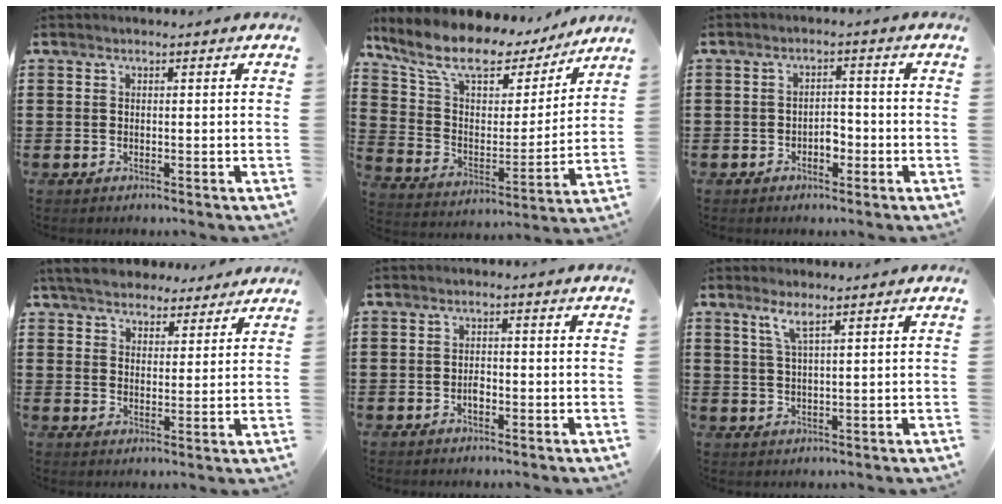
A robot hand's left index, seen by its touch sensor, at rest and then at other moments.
{"total": 10.9, "force": [8.9, 3.9, 5.1], "torque": [-0.134, -0.054, 0.151]}
{"total": 2.6, "force": [-1.1, 1.5, 1.8], "torque": [-0.038, 0.004, -0.024]}
{"total": 5.4, "force": [5.0, 1.6, 1.1], "torque": [-0.044, -0.013, 0.091]}
{"total": 1.5, "force": [-0.5, 0.7, 1.2], "torque": [-0.024, 0.001, -0.010]}
{"total": 3.4, "force": [2.3, 0.1, 2.6], "torque": [-0.058, -0.001, 0.041]}